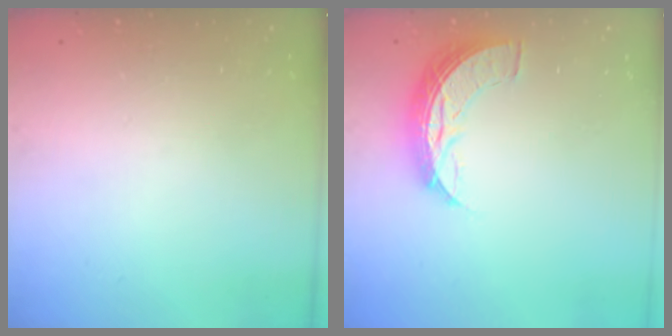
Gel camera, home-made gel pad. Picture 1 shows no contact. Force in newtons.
{"total": 8.3, "press": 8.3, "slide": 0.4}